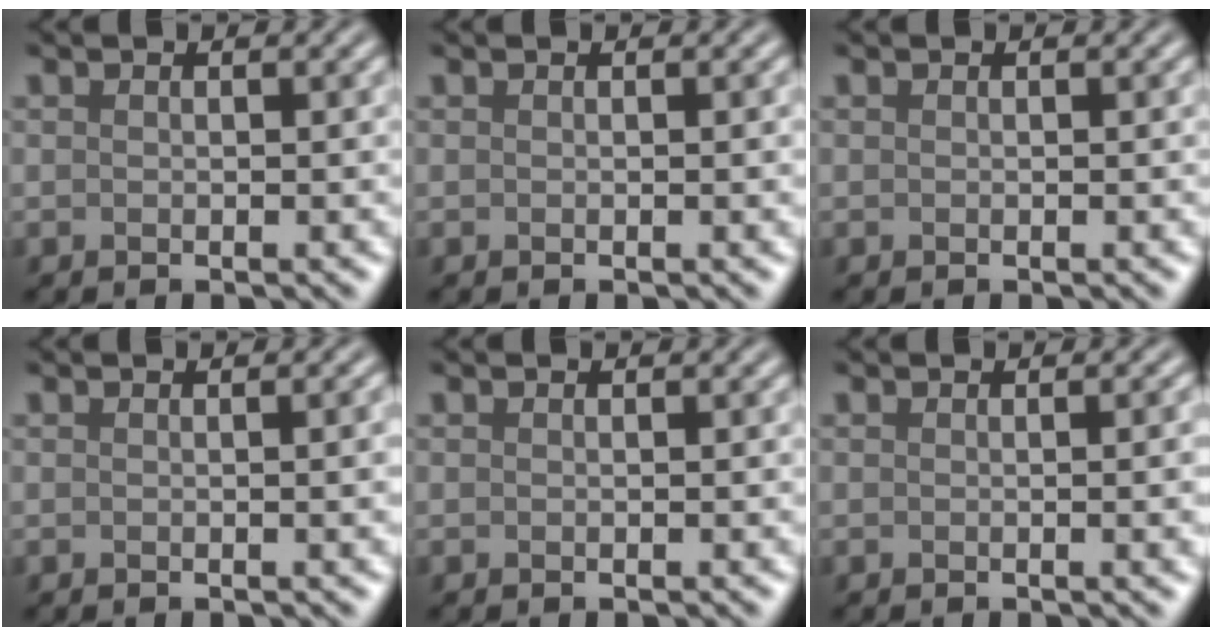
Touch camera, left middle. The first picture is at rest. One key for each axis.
{"total": 0.7, "fx": 0.0, "fy": 0.2, "fz": 0.6, "tx": -0.004, "ty": 0.003, "tz": -0.001}
{"total": 0.0}
{"total": 2.2, "fx": 0.1, "fy": 0.7, "fz": 2.1, "tx": -0.018, "ty": 0.004, "tz": -0.004}
{"total": 0.0}
{"total": 3.2, "fx": 0.0, "fy": 1.1, "fz": 3.0, "tx": -0.021, "ty": 0.006, "tz": -0.003}